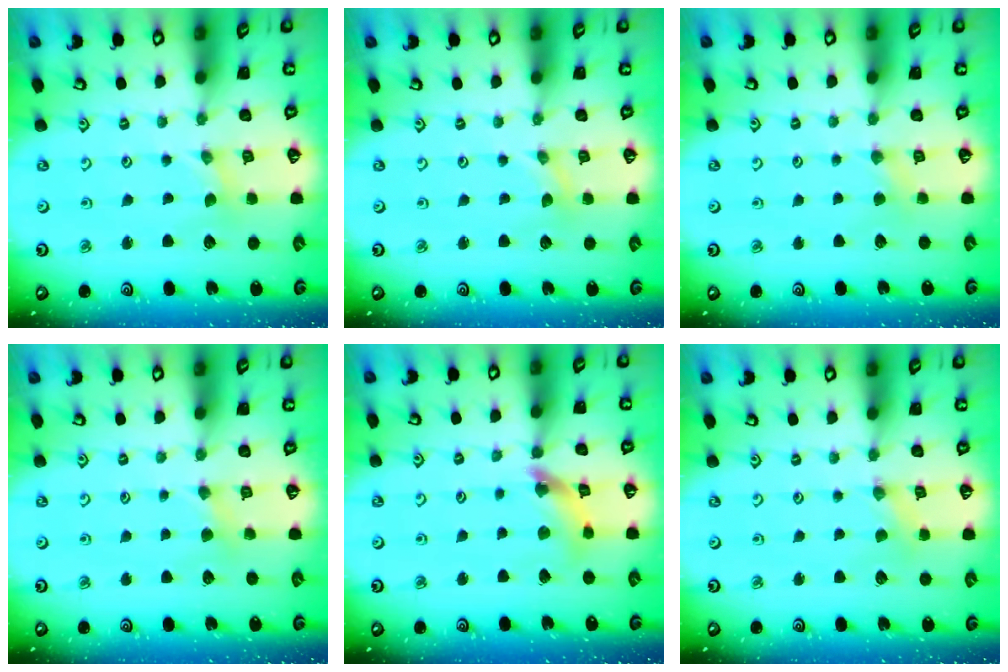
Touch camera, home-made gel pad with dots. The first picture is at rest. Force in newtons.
{"total": 0.0}
{"total": 1.6, "press": 1.6, "slide": 0.4}
{"total": 2.7, "press": 2.7, "slide": 0.4}
{"total": 10.5, "press": 10.5, "slide": 1.1}
{"total": 0.7, "press": 0.7, "slide": 0.2}